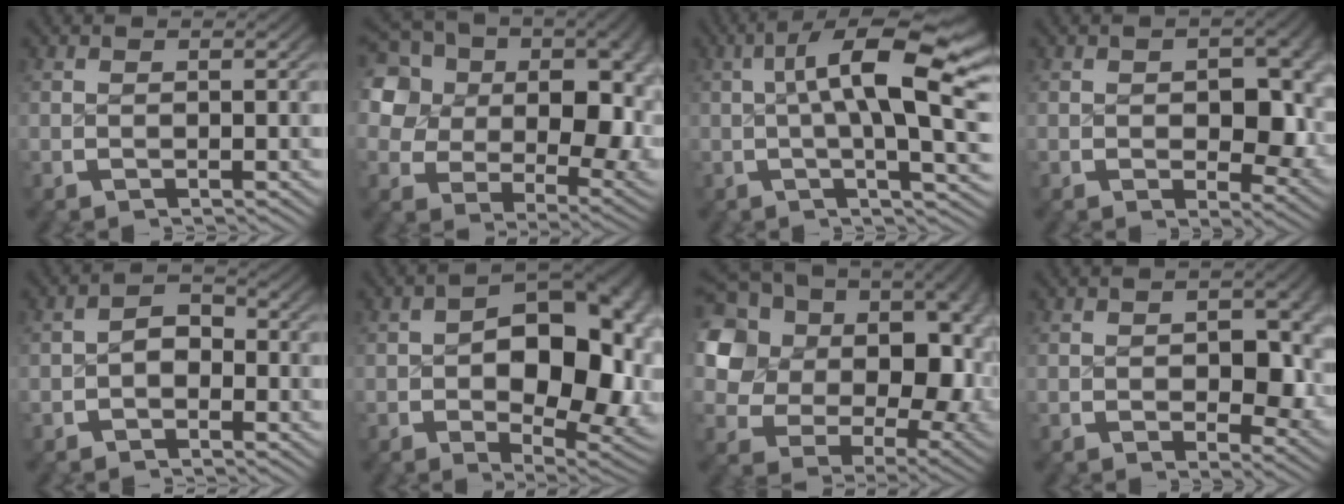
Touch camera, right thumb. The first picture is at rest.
{"total": 16.2, "force": [2.8, 11.6, 10.9], "torque": [-0.188, -0.040, 0.061]}
{"total": 11.0, "force": [1.7, 3.7, 10.2], "torque": [-0.131, 0.016, 0.016]}
{"total": 6.2, "force": [0.0, 4.0, 4.8], "torque": [-0.062, -0.035, 0.014]}
{"total": 2.9, "force": [-0.9, 2.1, 1.7], "torque": [-0.027, -0.009, -0.014]}
{"total": 13.3, "force": [-0.6, 7.8, 10.8], "torque": [-0.160, -0.043, 0.010]}
{"total": 20.3, "force": [3.8, 14.4, 13.7], "torque": [-0.242, -0.022, 0.064]}
{"total": 5.6, "force": [-0.1, 3.5, 4.3], "torque": [-0.052, -0.032, 0.009]}